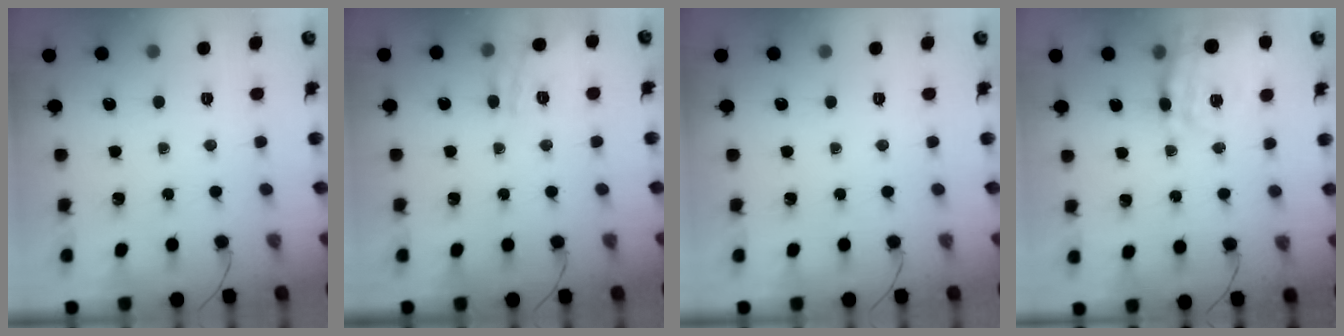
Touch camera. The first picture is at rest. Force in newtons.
{"total": 13.8, "press": 13.8, "slide": 0.6}
{"total": 0.0}
{"total": 19.4, "press": 19.3, "slide": 1.9}